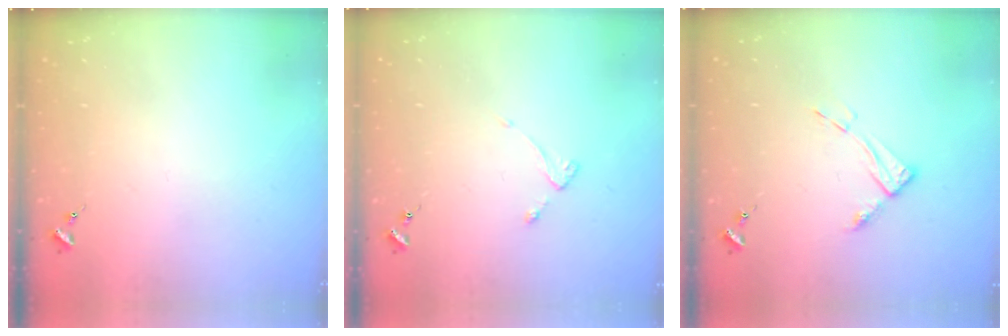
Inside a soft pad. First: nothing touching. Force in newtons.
{"total": 2.7, "press": 2.6, "slide": 0.5}
{"total": 7.7, "press": 7.7, "slide": 0.6}